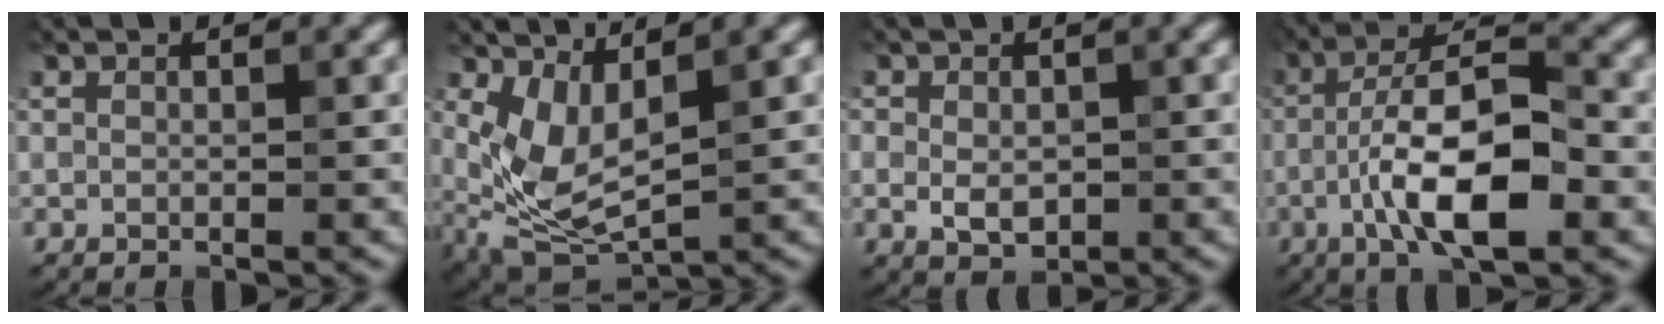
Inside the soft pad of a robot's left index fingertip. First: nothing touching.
{"total": 4.6, "force": [0.2, 2.2, 4.1], "torque": [-0.106, -0.018, 0.010]}
{"total": 2.1, "force": [-0.7, 1.6, 1.2], "torque": [-0.020, -0.007, -0.011]}
{"total": 8.5, "force": [-3.4, 2.5, 7.4], "torque": [-0.124, 0.013, -0.068]}